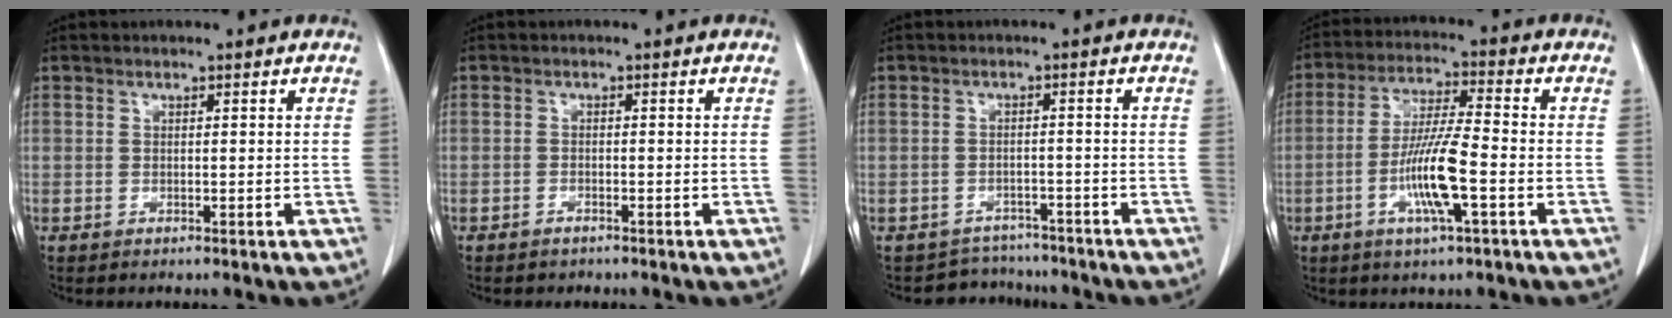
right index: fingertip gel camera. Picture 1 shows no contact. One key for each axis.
{"total": 1.1, "fx": -0.9, "fy": 0.6, "fz": 0.2, "tx": -0.006, "ty": 0.002, "tz": -0.012}
{"total": 4.6, "fx": -4.1, "fy": 1.7, "fz": -1.2, "tx": 0.017, "ty": 0.020, "tz": -0.058}
{"total": 11.8, "fx": -3.6, "fy": 0.3, "fz": 11.2, "tx": -0.223, "ty": -0.007, "tz": -0.072}